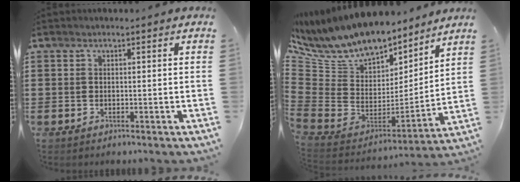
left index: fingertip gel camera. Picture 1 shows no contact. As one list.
[{"total": 9.9, "force": [8.5, 3.8, 3.3], "torque": [-0.128, -0.070, 0.149]}]